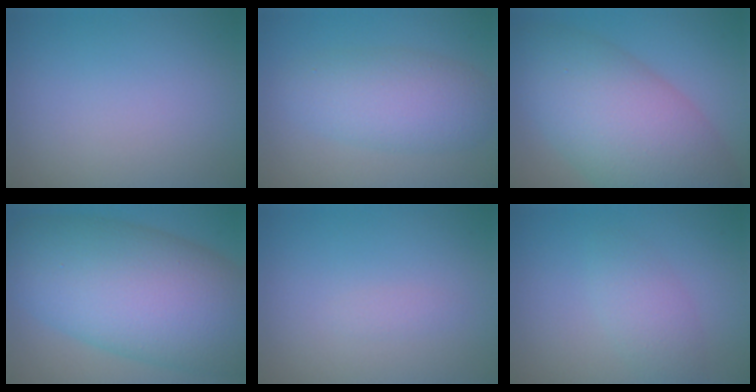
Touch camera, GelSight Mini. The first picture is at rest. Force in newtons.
{"total": 4.8, "press": 4.8, "slide": 0.2}
{"total": 10.1, "press": 10.1, "slide": 0.2}
{"total": 13.6, "press": 13.6, "slide": 0.6}
{"total": 0.6, "press": 0.6, "slide": 0.0}
{"total": 2.4, "press": 2.4, "slide": 0.1}